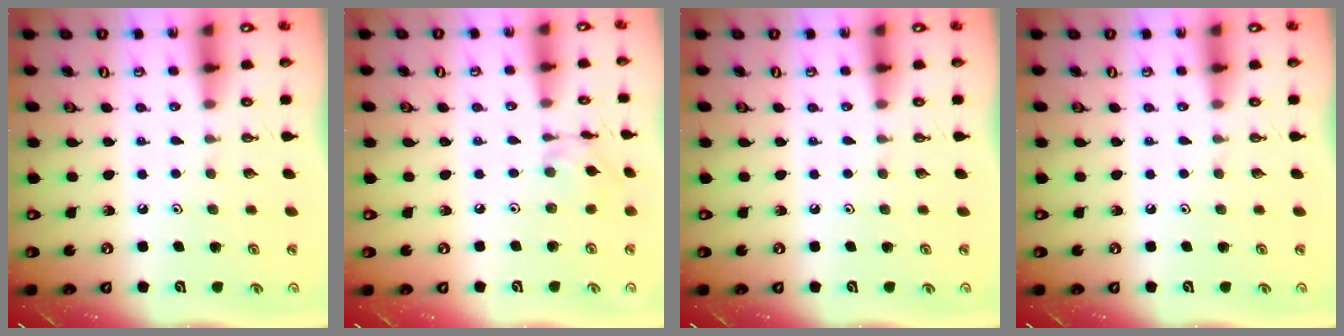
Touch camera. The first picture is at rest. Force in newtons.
{"total": 3.6, "press": 3.6, "slide": 0.4}
{"total": 0.0}
{"total": 0.0}